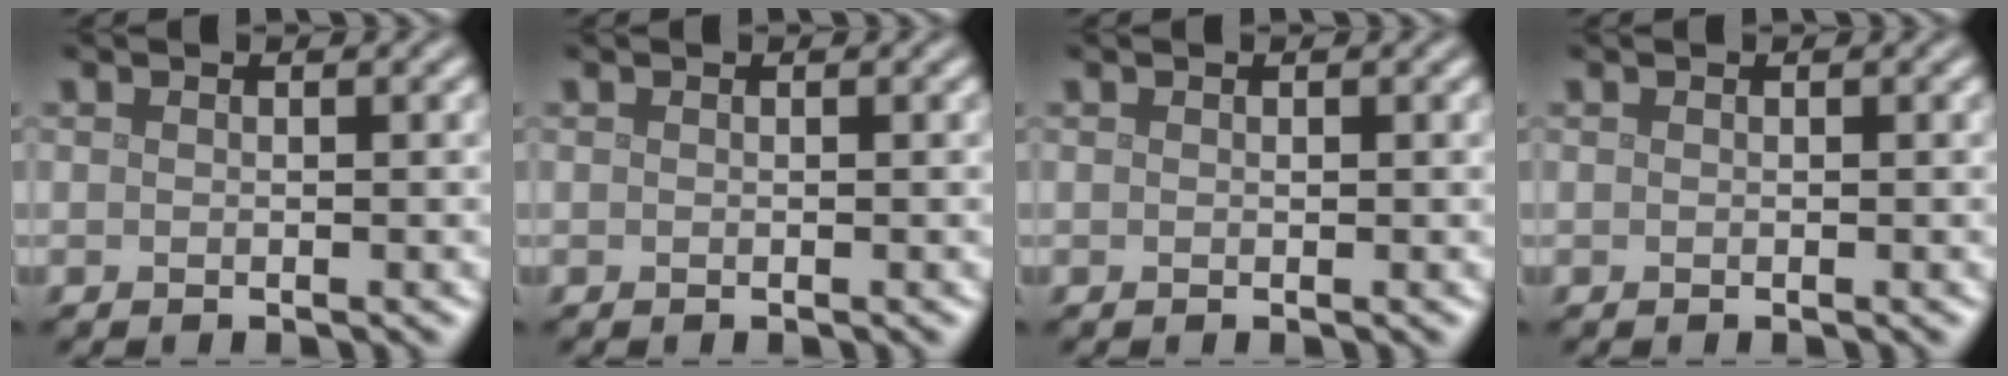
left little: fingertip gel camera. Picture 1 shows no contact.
{"total": 0.0}
{"total": 0.0}
{"total": 0.0}